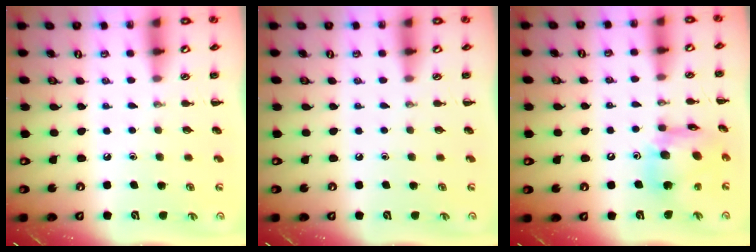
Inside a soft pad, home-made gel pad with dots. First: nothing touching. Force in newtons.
{"total": 0.0}
{"total": 14.4, "press": 14.2, "slide": 2.2}